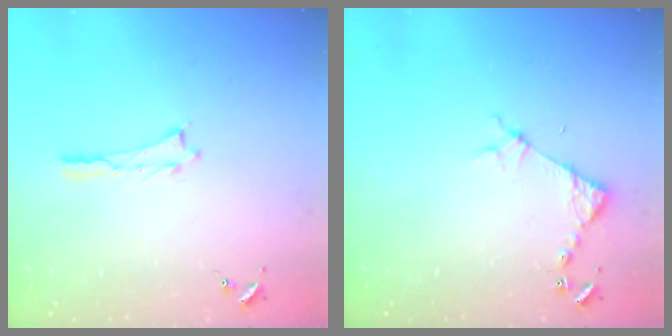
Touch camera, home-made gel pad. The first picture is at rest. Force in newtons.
{"total": 3.8, "press": 3.8, "slide": 0.4}